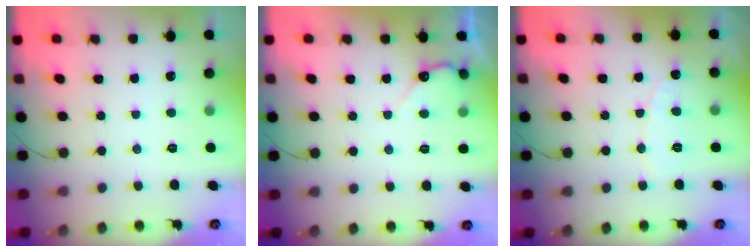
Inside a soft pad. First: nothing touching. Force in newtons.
{"total": 4.5, "press": 4.4, "slide": 0.4}
{"total": 6.0, "press": 5.9, "slide": 0.5}